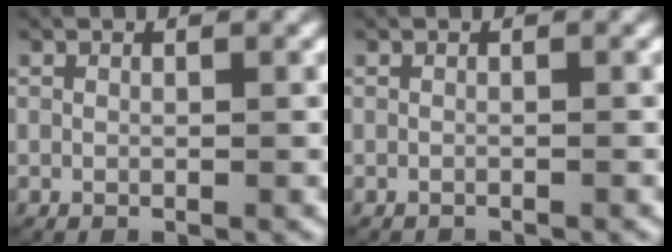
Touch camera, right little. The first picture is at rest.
{"total": 0.6, "force": [-0.6, -0.1, -0.1], "torque": [-0.003, -0.005, -0.007]}